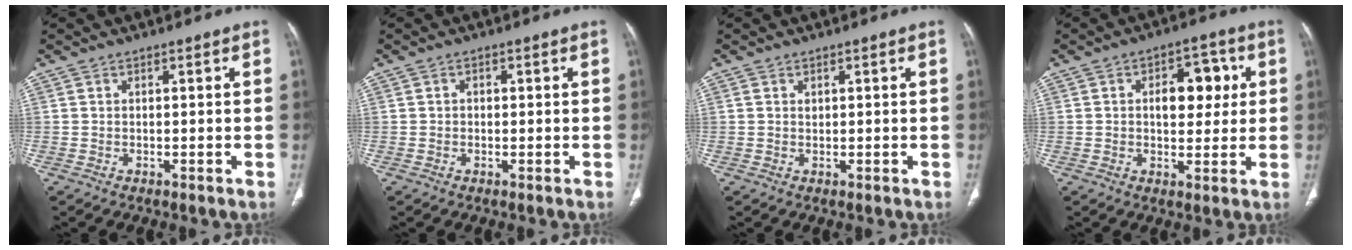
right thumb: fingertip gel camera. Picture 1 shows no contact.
{"total": 0.6, "force": [0.1, 0.6, 0.3], "torque": [-0.001, 0.001, 0.000]}
{"total": 0.7, "force": [0.4, 0.4, 0.4], "torque": [-0.004, 0.000, 0.007]}
{"total": 8.9, "force": [1.7, 5.3, 6.9], "torque": [-0.062, 0.010, 0.026]}